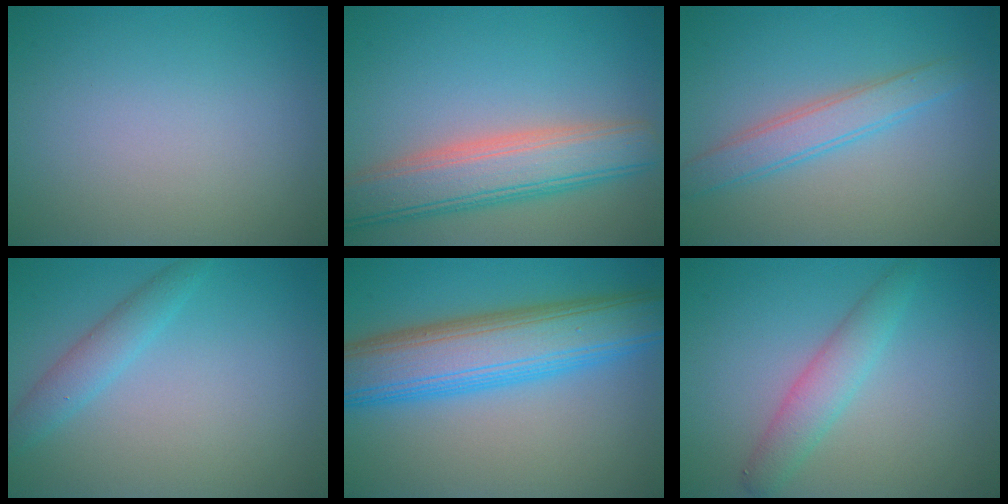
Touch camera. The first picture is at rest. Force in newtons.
{"total": 6.9, "press": 6.9, "slide": 0.5}
{"total": 3.0, "press": 3.0, "slide": 0.0}
{"total": 2.3, "press": 2.3, "slide": 0.1}
{"total": 9.5, "press": 9.5, "slide": 0.3}
{"total": 2.8, "press": 2.8, "slide": 0.1}